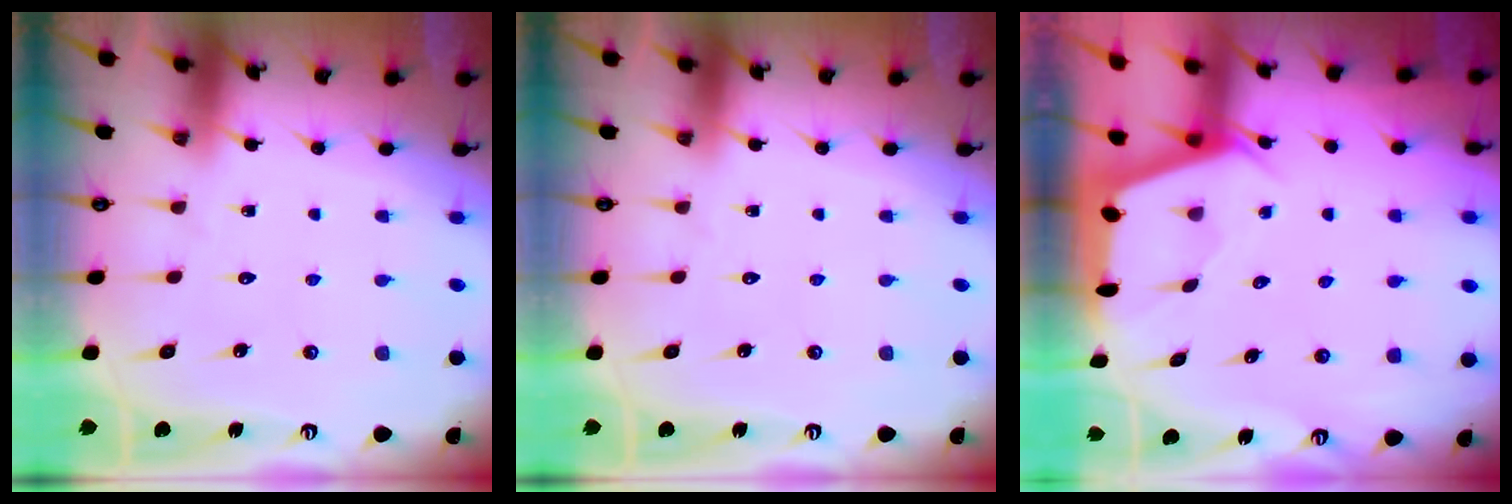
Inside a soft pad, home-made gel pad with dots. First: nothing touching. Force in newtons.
{"total": 0.0}
{"total": 2.0, "press": 2.0, "slide": 0.3}